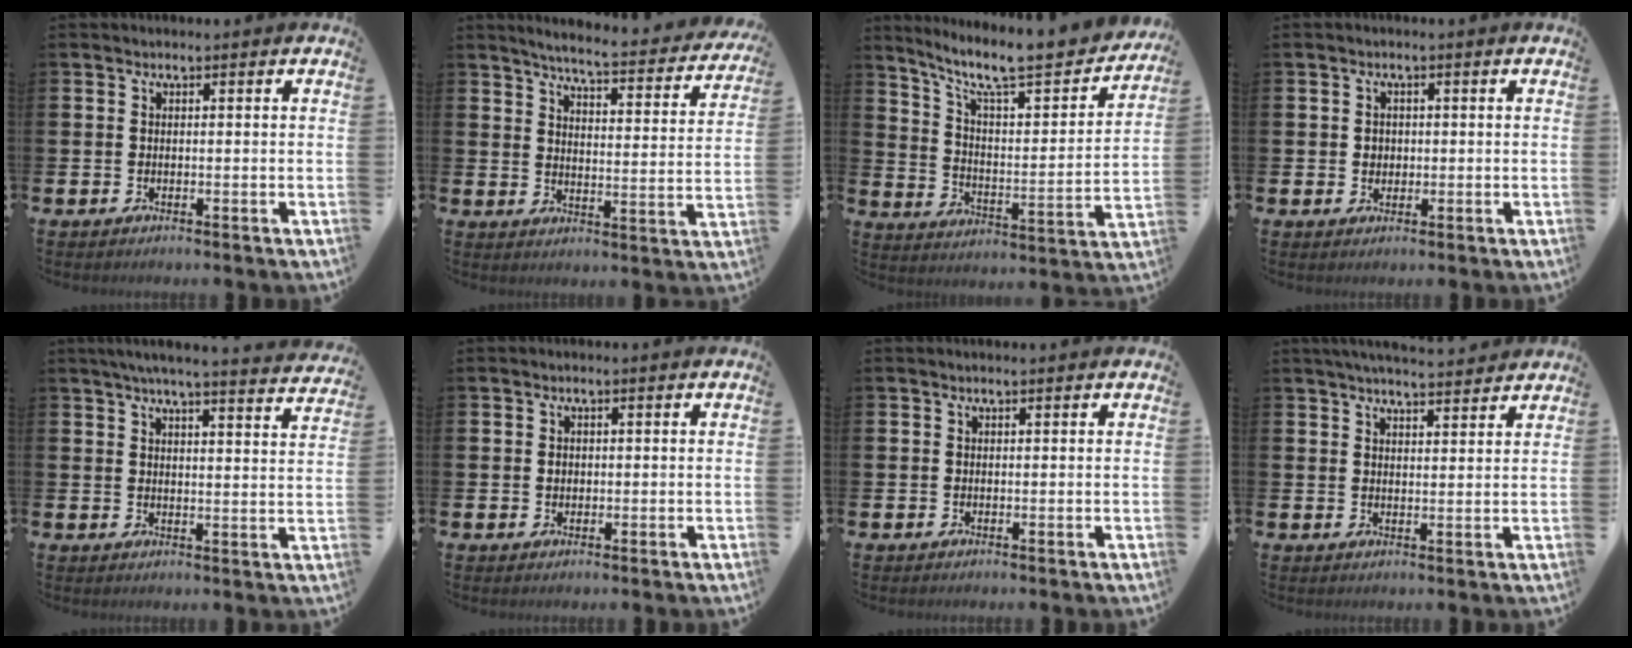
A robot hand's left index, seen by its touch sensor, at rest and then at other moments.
{"total": 5.4, "force": [5.1, 0.1, 1.7], "torque": [-0.050, -0.044, 0.082]}
{"total": 10.0, "force": [8.5, 1.8, 5.0], "torque": [-0.119, -0.064, 0.138]}
{"total": 1.6, "force": [0.4, 1.4, 0.5], "torque": [0.006, 0.003, 0.002]}
{"total": 5.2, "force": [5.0, -0.4, 1.7], "torque": [-0.036, -0.027, 0.084]}
{"total": 1.0, "force": [0.2, 0.9, 0.4], "torque": [0.008, 0.001, -0.001]}
{"total": 0.0}
{"total": 4.4, "force": [4.3, 0.2, 0.9], "torque": [-0.024, -0.017, 0.077]}